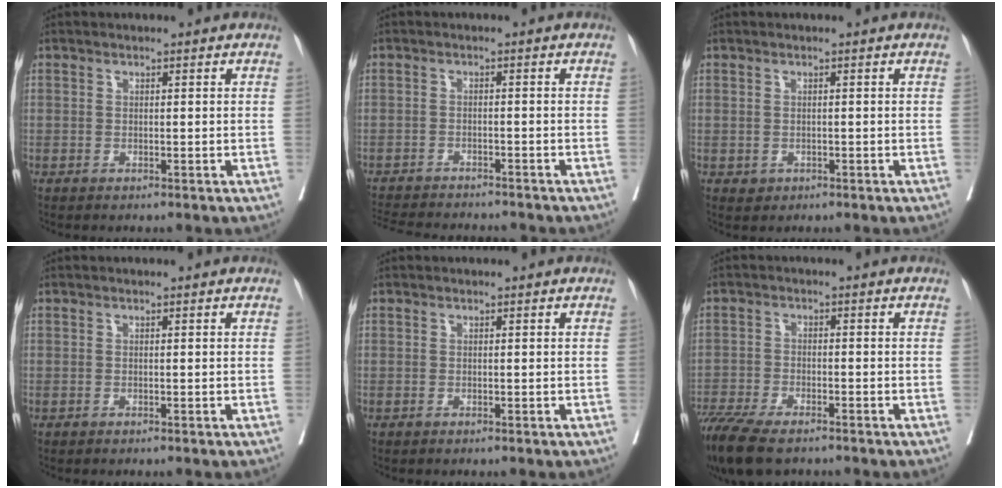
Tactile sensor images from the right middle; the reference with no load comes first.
{"total": 12.2, "force": [-11.3, 2.0, 4.2], "torque": [-0.081, -0.008, -0.157]}
{"total": 1.3, "force": [-0.4, 1.1, 0.5], "torque": [-0.009, 0.003, 0.002]}
{"total": 0.0}
{"total": 0.0}
{"total": 11.3, "force": [-8.8, 3.2, 6.3], "torque": [-0.119, -0.017, -0.147]}